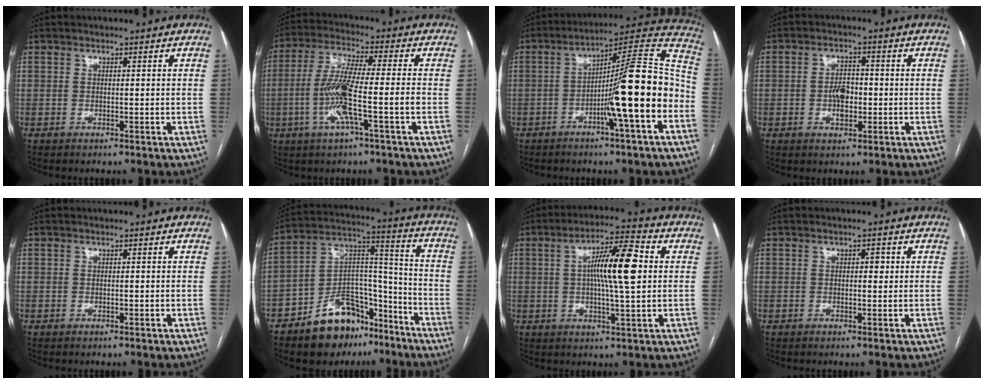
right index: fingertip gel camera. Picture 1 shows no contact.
{"total": 10.1, "force": [-2.8, -0.1, 9.7], "torque": [-0.195, 0.001, -0.057]}
{"total": 17.4, "force": [-4.9, 0.1, 16.7], "torque": [-0.248, 0.015, -0.081]}
{"total": 4.1, "force": [-0.7, 2.3, 3.3], "torque": [-0.057, 0.004, -0.012]}
{"total": 0.0}
{"total": 15.9, "force": [-10.9, 8.2, 8.2], "torque": [-0.127, 0.046, -0.176]}
{"total": 11.3, "force": [1.5, 1.2, 11.2], "torque": [-0.192, 0.014, 0.021]}
{"total": 1.2, "force": [0.2, 0.6, 1.0], "torque": [-0.012, 0.002, 0.001]}